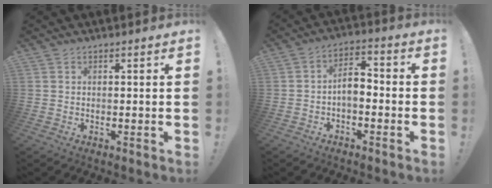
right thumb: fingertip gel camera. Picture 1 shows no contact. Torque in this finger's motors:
{"motor_torque": [0.36, 0.82, 0.24, -0.32, 0.01]}